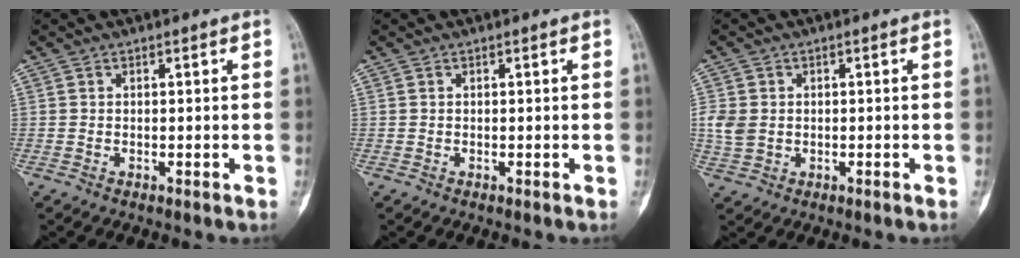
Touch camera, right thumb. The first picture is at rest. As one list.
[{"total": 0.0}, {"total": 4.3, "force": [0.0, 3.5, 2.6], "torque": [-0.051, 0.002, 0.001]}]